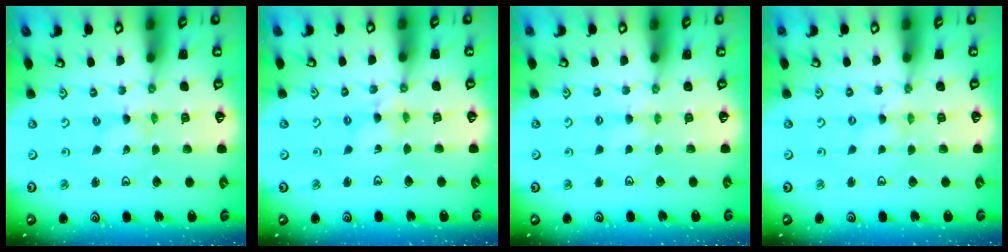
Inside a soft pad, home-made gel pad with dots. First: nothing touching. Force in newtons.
{"total": 3.3, "press": 3.3, "slide": 0.4}
{"total": 2.5, "press": 2.5, "slide": 0.3}
{"total": 0.6, "press": 0.6, "slide": 0.1}